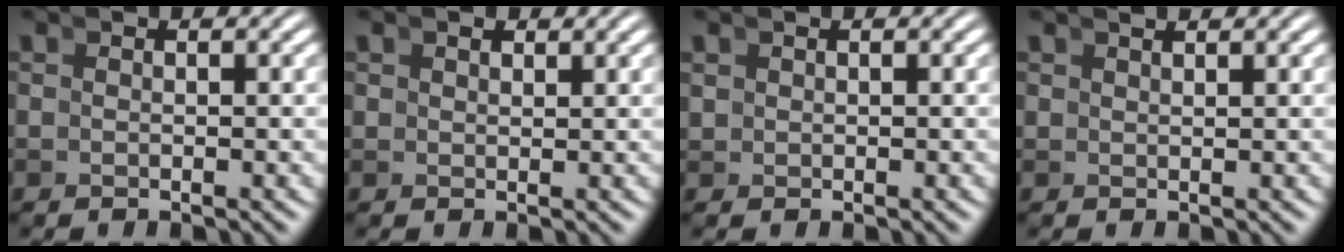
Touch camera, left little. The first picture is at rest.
{"total": 0.8, "force": [0.8, 0.0, 0.0], "torque": [0.009, -0.005, 0.020]}
{"total": 0.8, "force": [0.5, 0.6, 0.2], "torque": [-0.007, -0.007, 0.015]}
{"total": 1.2, "force": [1.0, -0.6, 0.0], "torque": [0.015, 0.000, 0.022]}